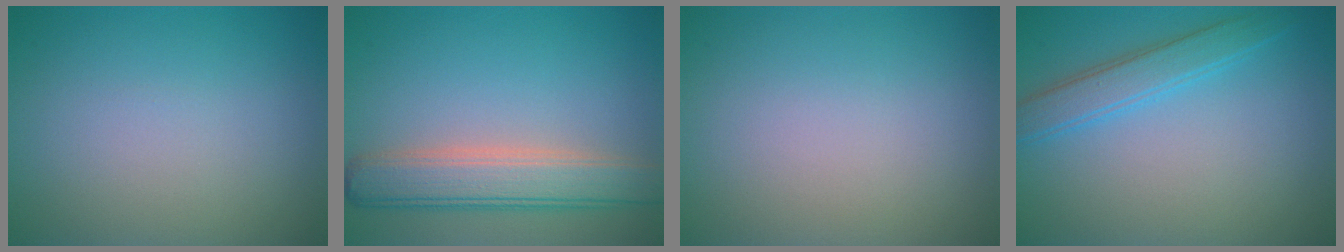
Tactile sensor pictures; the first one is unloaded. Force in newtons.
{"total": 5.3, "press": 5.3, "slide": 0.4}
{"total": 0.0}
{"total": 3.1, "press": 3.1, "slide": 0.1}